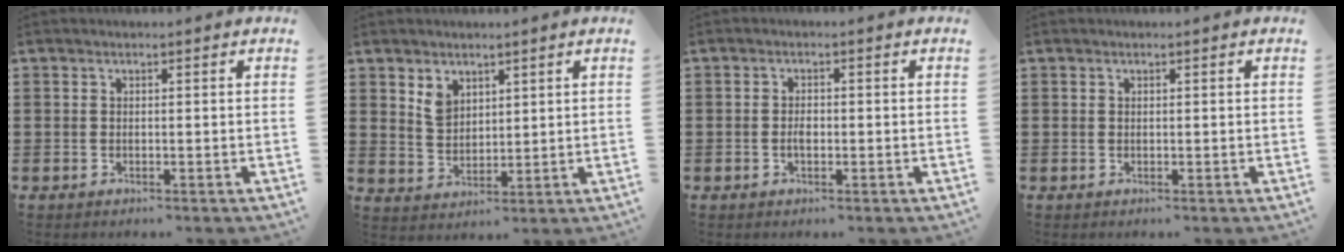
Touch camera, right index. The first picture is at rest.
{"total": 3.8, "force": [2.5, 2.5, 1.3], "torque": [-0.035, 0.008, 0.049]}
{"total": 1.7, "force": [-0.3, 0.8, 1.5], "torque": [-0.027, 0.001, -0.006]}
{"total": 0.0}